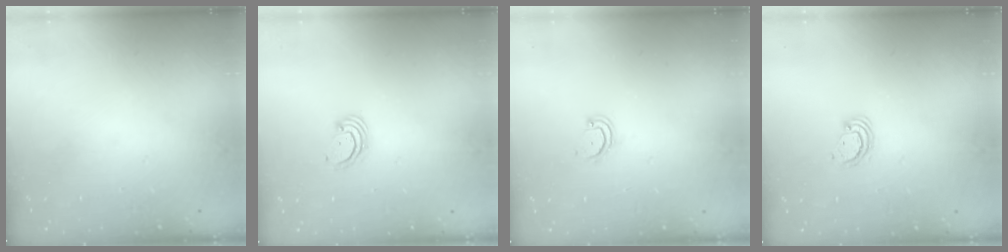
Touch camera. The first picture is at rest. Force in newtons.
{"total": 2.5, "press": 2.5, "slide": 0.3}
{"total": 3.3, "press": 3.3, "slide": 0.2}
{"total": 2.9, "press": 2.9, "slide": 0.3}